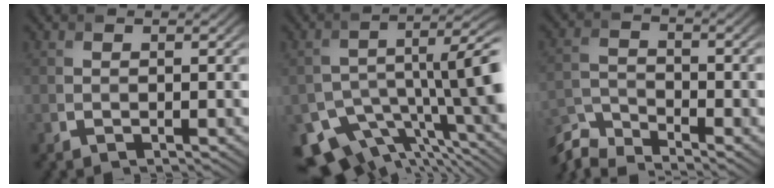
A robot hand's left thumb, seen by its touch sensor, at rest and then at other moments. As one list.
[{"total": 13.3, "force": [-6.8, 6.4, 9.5], "torque": [-0.165, -0.047, -0.088]}, {"total": 6.3, "force": [-5.8, 1.2, 2.1], "torque": [-0.055, -0.012, -0.126]}]